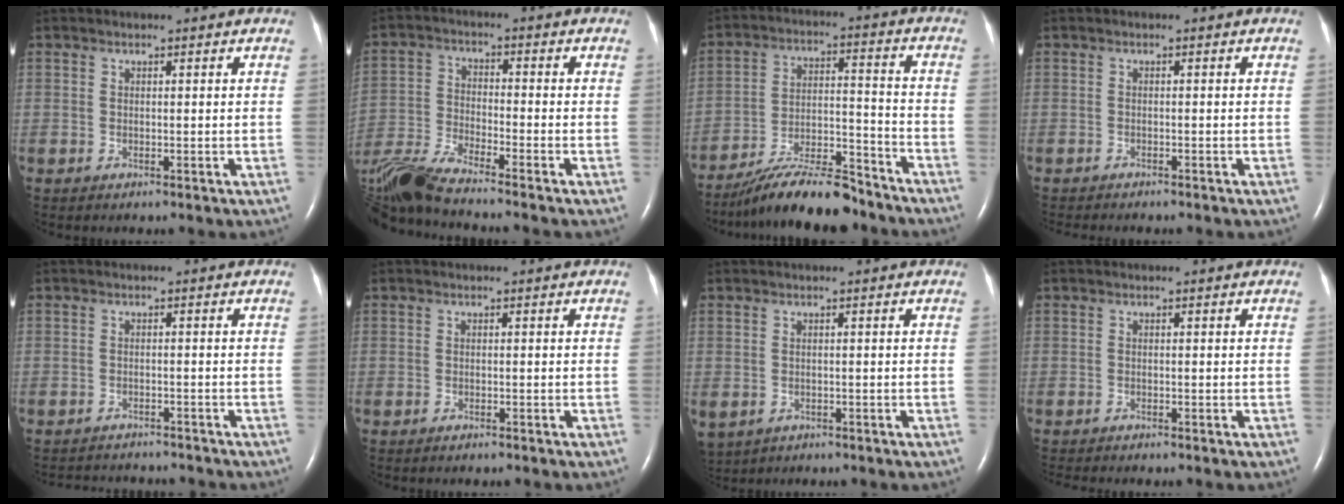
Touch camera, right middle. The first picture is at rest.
{"total": 12.0, "force": [-10.6, -0.4, 5.7], "torque": [-0.126, -0.022, -0.204]}
{"total": 13.6, "force": [-12.1, 1.8, 5.9], "torque": [-0.101, 0.006, -0.208]}
{"total": 4.3, "force": [-3.8, 0.7, 1.9], "torque": [-0.027, -0.009, -0.046]}
{"total": 7.6, "force": [-7.4, 1.4, 1.2], "torque": [-0.022, -0.002, -0.093]}
{"total": 0.6, "force": [-0.5, 0.0, 0.3], "torque": [-0.013, -0.003, -0.007]}
{"total": 6.5, "force": [-3.1, 4.8, 3.0], "torque": [-0.086, -0.009, -0.038]}
{"total": 3.0, "force": [-2.7, 0.2, 1.4], "torque": [-0.022, -0.007, -0.034]}